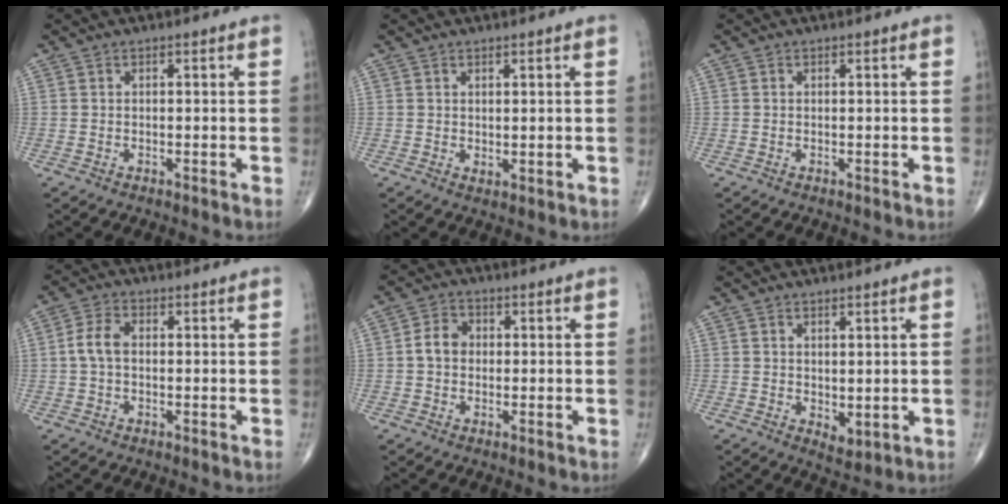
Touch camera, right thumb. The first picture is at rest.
{"total": 1.3, "force": [0.7, 0.7, 0.9], "torque": [-0.014, -0.009, 0.016]}
{"total": 0.0}
{"total": 4.4, "force": [0.0, 2.7, 3.4], "torque": [-0.075, 0.013, -0.005]}
{"total": 4.4, "force": [0.0, 3.5, 2.6], "torque": [-0.040, 0.014, -0.008]}
{"total": 3.3, "force": [0.6, 2.0, 2.6], "torque": [-0.033, -0.015, 0.018]}